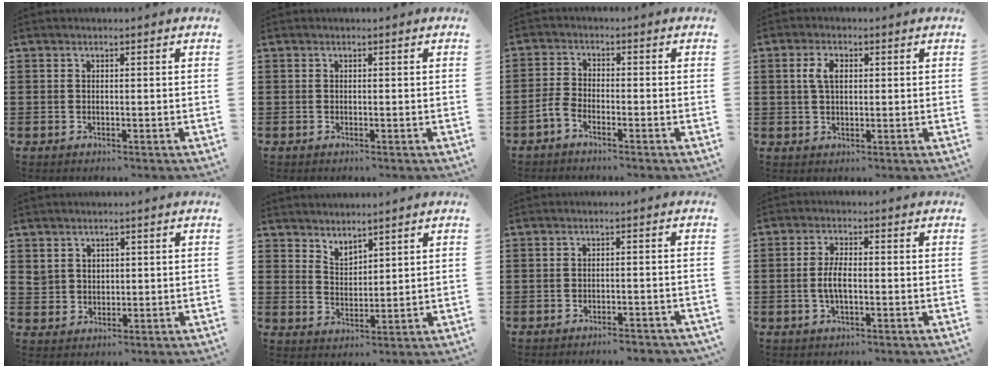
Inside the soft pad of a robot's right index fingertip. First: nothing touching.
{"total": 0.0}
{"total": 2.4, "force": [-2.0, 0.7, 1.1], "torque": [-0.029, 0.003, -0.042]}
{"total": 3.8, "force": [0.8, 2.0, 3.1], "torque": [-0.066, 0.012, 0.011]}
{"total": 2.5, "force": [1.6, 1.9, 0.3], "torque": [-0.014, 0.009, 0.030]}
{"total": 2.9, "force": [2.8, 0.5, -0.5], "torque": [-0.001, -0.007, 0.055]}
{"total": 1.9, "force": [-1.9, 0.1, 0.4], "torque": [-0.011, -0.001, -0.038]}
{"total": 3.6, "force": [-0.6, 1.3, 3.3], "torque": [-0.075, -0.002, -0.016]}